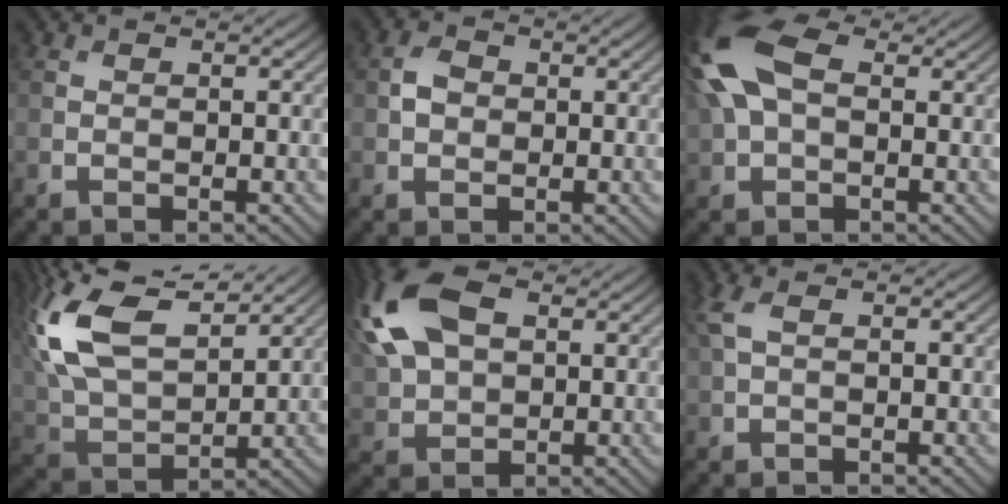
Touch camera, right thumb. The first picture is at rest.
{"total": 2.2, "force": [0.1, 1.8, 1.3], "torque": [-0.029, 0.002, -0.004]}
{"total": 12.4, "force": [2.8, 7.1, 9.8], "torque": [-0.253, 0.021, 0.040]}
{"total": 14.8, "force": [6.9, 7.2, 10.9], "torque": [-0.267, 0.018, 0.134]}
{"total": 14.4, "force": [5.2, 8.3, 10.6], "torque": [-0.272, 0.027, 0.098]}
{"total": 2.4, "force": [0.9, 0.9, 2.0], "torque": [-0.057, 0.010, 0.017]}